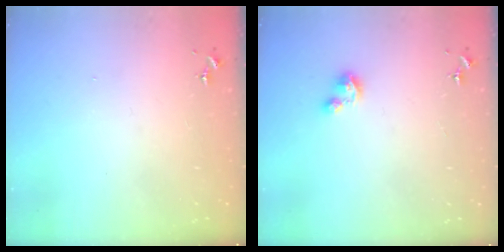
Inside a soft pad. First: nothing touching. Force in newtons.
{"total": 3.5, "press": 3.5, "slide": 0.3}